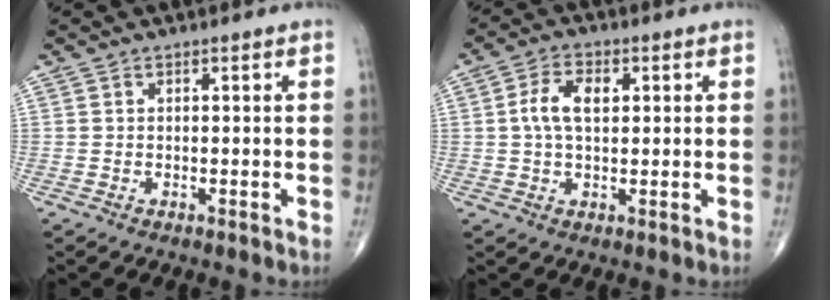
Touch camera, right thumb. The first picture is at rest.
{"total": 6.4, "force": [1.2, 3.6, 5.1], "torque": [-0.098, 0.009, 0.019]}